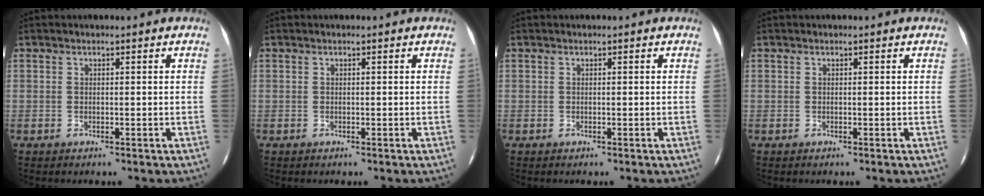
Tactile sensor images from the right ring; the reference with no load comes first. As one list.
[{"total": 0.0}, {"total": 0.0}, {"total": 0.0}]